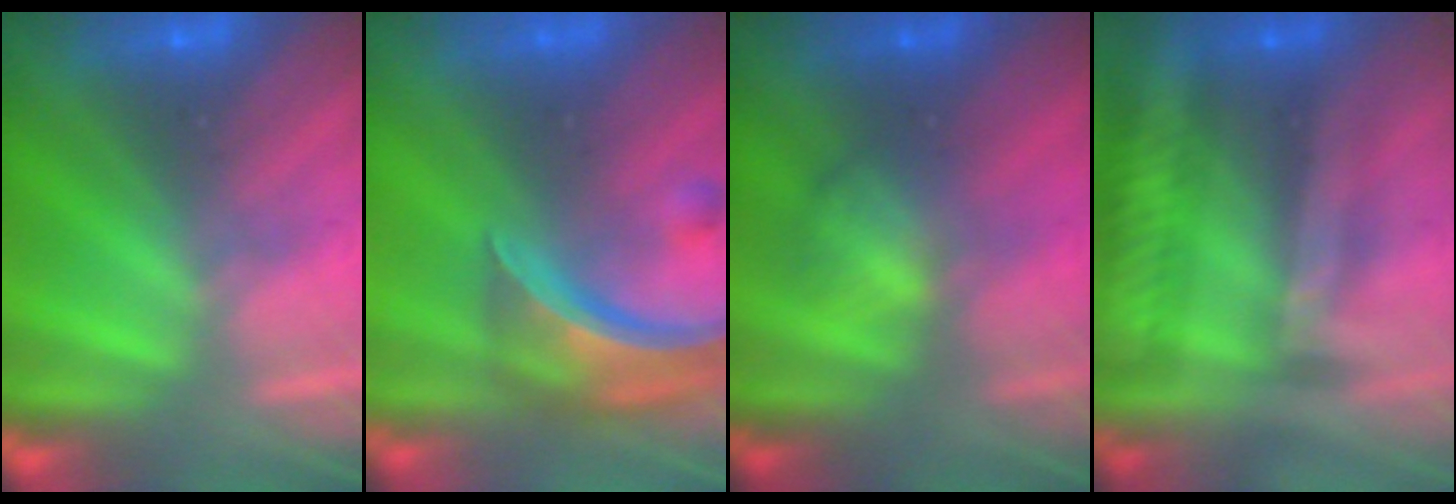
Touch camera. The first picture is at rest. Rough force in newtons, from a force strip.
{"total": 7.8}
{"total": 2.0}
{"total": 2.4}